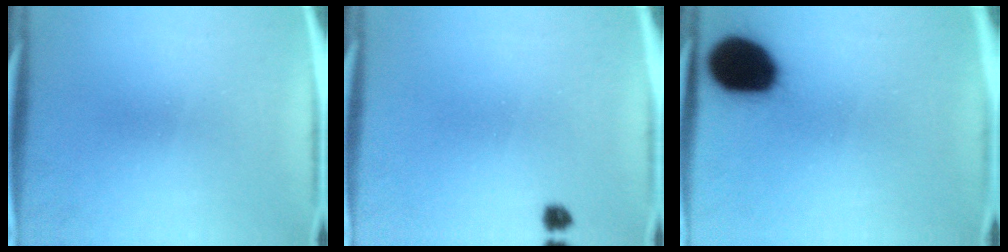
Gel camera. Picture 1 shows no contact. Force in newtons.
{"total": 1.4}
{"total": 19.2}